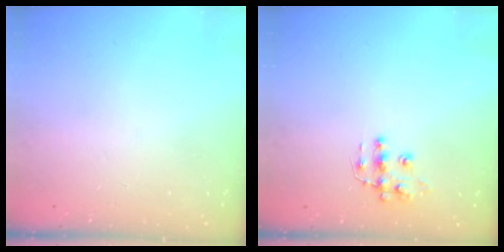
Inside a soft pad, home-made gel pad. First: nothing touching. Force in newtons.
{"total": 9.8, "press": 9.7, "slide": 0.5}